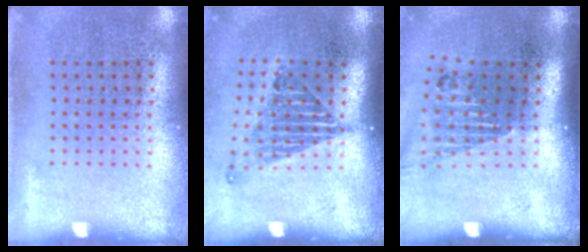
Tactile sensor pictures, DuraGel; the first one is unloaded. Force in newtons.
{"total": 1.4, "press": 1.1, "slide": 0.9}
{"total": 1.6, "press": 1.2, "slide": 1.0}